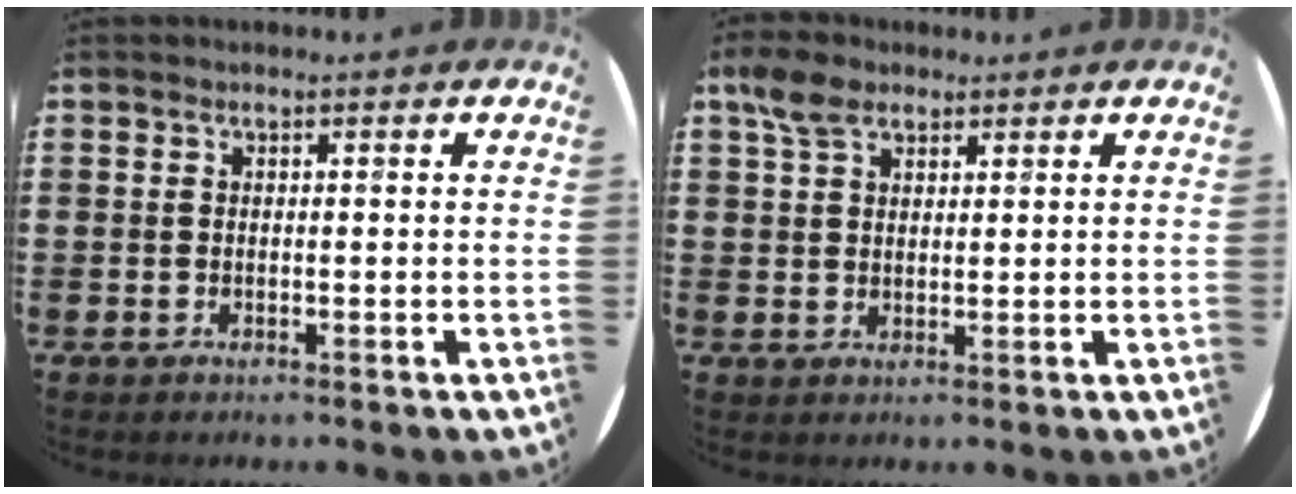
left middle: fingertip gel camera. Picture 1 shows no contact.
{"total": 4.0, "force": [2.8, 2.1, 1.8], "torque": [-0.034, 0.005, 0.052]}